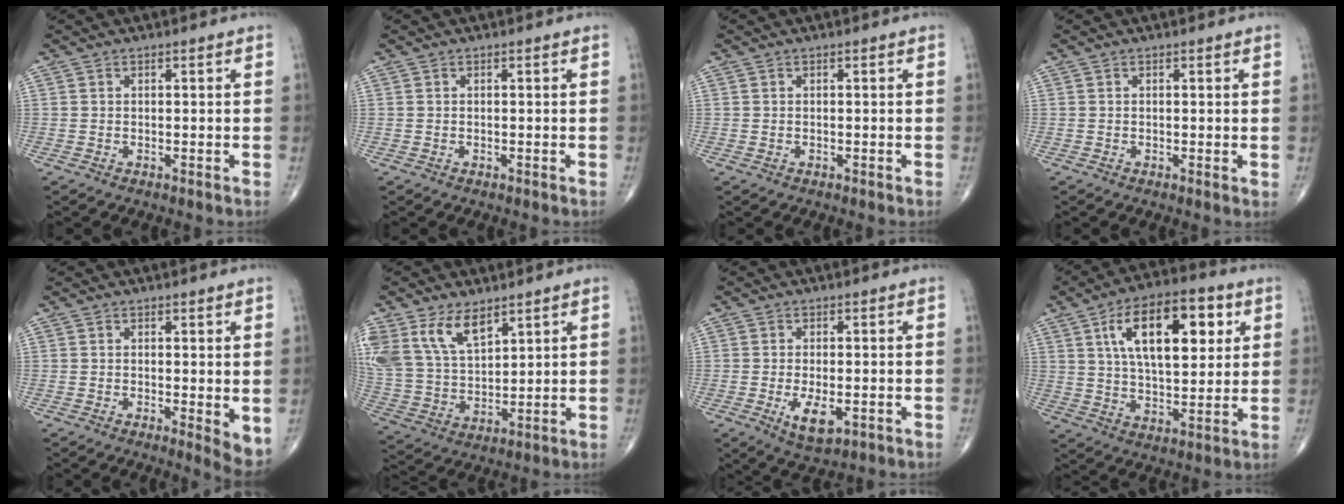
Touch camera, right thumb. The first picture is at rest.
{"total": 0.0}
{"total": 0.0}
{"total": 0.7, "force": [0.1, 0.2, 0.7], "torque": [-0.016, -0.004, 0.001]}
{"total": 4.4, "force": [0.0, 1.2, 4.2], "torque": [-0.058, -0.014, 0.000]}
{"total": 13.4, "force": [7.8, 7.2, 8.1], "torque": [-0.147, -0.025, 0.169]}
{"total": 6.1, "force": [-1.7, 2.8, 5.1], "torque": [-0.087, -0.010, -0.021]}
{"total": 18.2, "force": [6.2, 8.5, 14.9], "torque": [-0.206, -0.009, 0.101]}